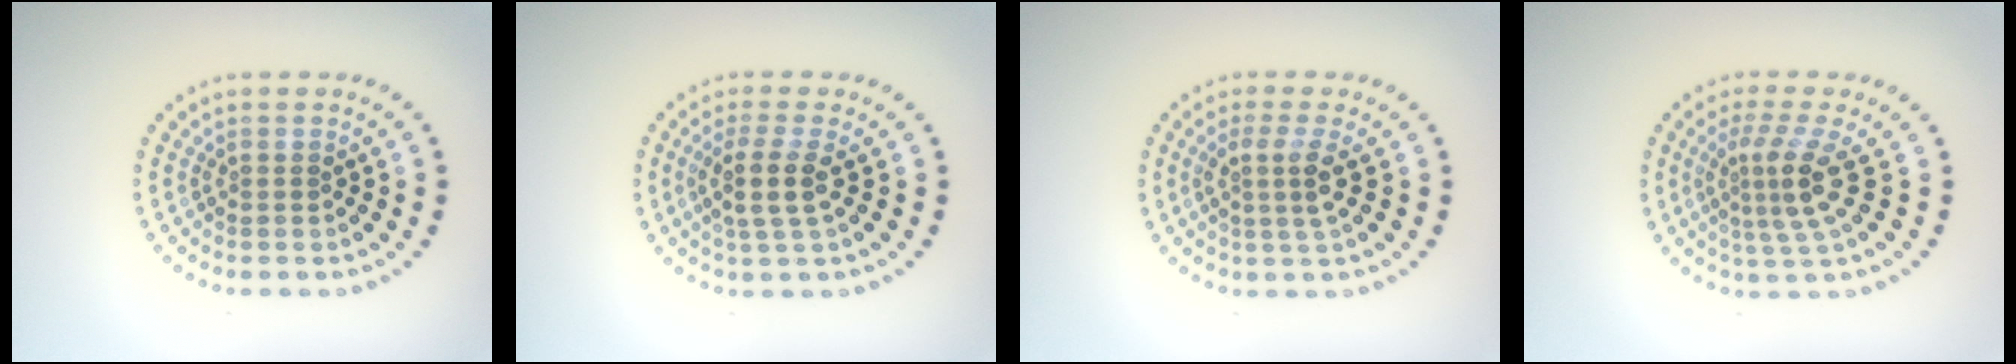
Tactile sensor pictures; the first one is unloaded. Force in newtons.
{"total": 2.9, "press": 2.4, "slide": 1.6}
{"total": 2.4, "press": 1.9, "slide": 1.6}
{"total": 3.7, "press": 2.6, "slide": 2.7}